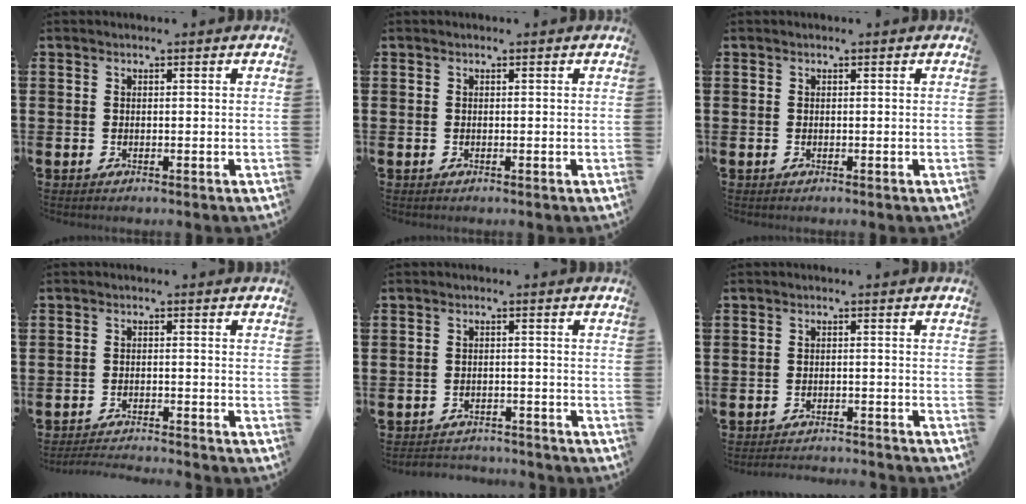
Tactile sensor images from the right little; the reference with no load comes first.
{"total": 0.0}
{"total": 0.0}
{"total": 2.2, "force": [-2.2, -0.3, 0.2], "torque": [-0.004, 0.002, -0.046]}
{"total": 2.1, "force": [-2.1, 0.1, -0.3], "torque": [-0.002, 0.003, -0.048]}
{"total": 2.0, "force": [-2.0, -0.2, -0.1], "torque": [-0.002, 0.005, -0.042]}